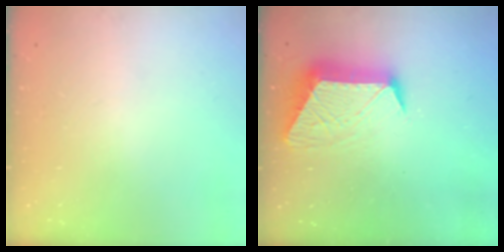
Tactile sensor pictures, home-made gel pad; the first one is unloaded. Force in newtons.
{"total": 12.2, "press": 12.2, "slide": 0.8}